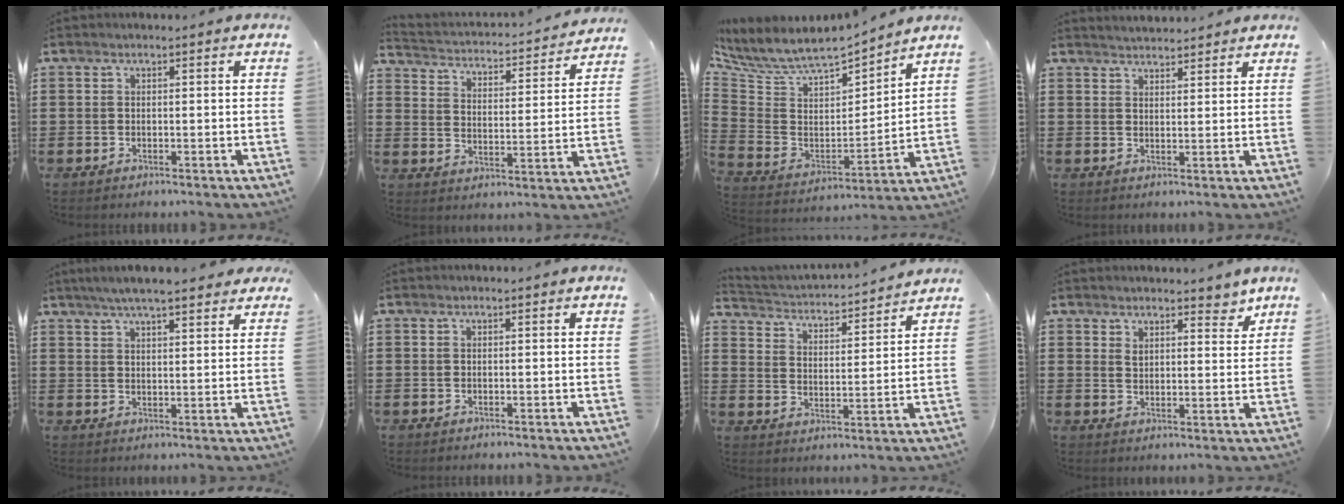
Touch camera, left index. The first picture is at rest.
{"total": 2.2, "force": [2.2, 0.0, 0.2], "torque": [-0.022, -0.030, 0.026]}
{"total": 6.7, "force": [5.7, 2.1, 2.7], "torque": [-0.084, -0.046, 0.096]}
{"total": 2.3, "force": [2.3, -0.2, -0.1], "torque": [-0.004, -0.005, 0.044]}
{"total": 5.4, "force": [4.7, 0.5, 2.7], "torque": [-0.065, -0.005, 0.083]}
{"total": 0.0}
{"total": 2.6, "force": [2.6, 0.0, 0.1], "torque": [-0.022, -0.031, 0.036]}
{"total": 4.2, "force": [3.7, 1.5, 1.2], "torque": [-0.019, -0.011, 0.064]}